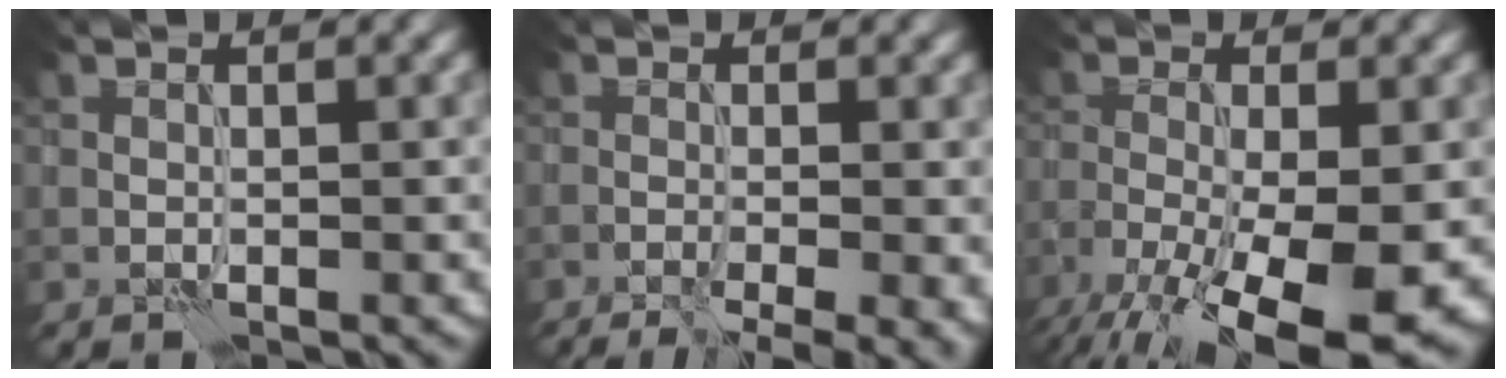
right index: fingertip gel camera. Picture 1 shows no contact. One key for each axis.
{"total": 7.2, "fx": -3.6, "fy": 2.2, "fz": 5.8, "tx": -0.065, "ty": -0.005, "tz": -0.045}
{"total": 12.5, "fx": -6.5, "fy": 4.2, "fz": 9.8, "tx": -0.178, "ty": -0.032, "tz": -0.104}